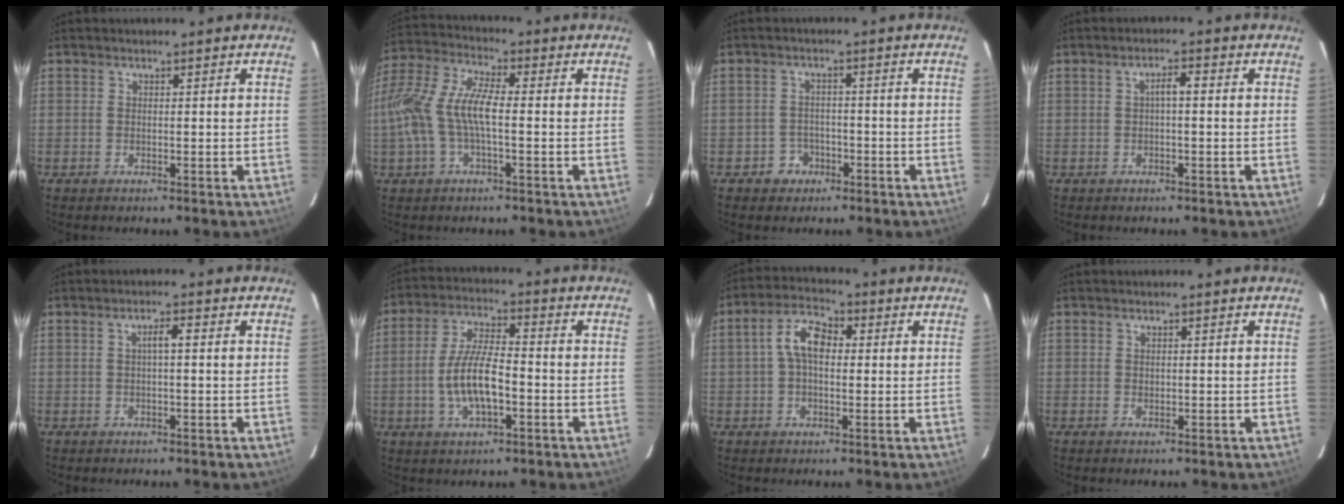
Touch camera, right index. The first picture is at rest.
{"total": 13.4, "force": [-1.4, 4.6, 12.5], "torque": [-0.261, 0.009, -0.030]}
{"total": 3.9, "force": [-2.1, 3.3, 0.2], "torque": [-0.013, 0.014, -0.031]}
{"total": 2.2, "force": [0.0, 0.6, 2.2], "torque": [-0.042, 0.010, 0.001]}
{"total": 2.1, "force": [0.2, 0.3, 2.0], "torque": [-0.039, 0.008, 0.003]}
{"total": 10.2, "force": [-2.7, 3.6, 9.1], "torque": [-0.181, 0.001, -0.046]}
{"total": 7.1, "force": [0.7, 4.1, 5.8], "torque": [-0.111, 0.023, 0.010]}
{"total": 0.6, "force": [0.1, 0.6, 0.2], "torque": [0.001, 0.000, 0.003]}